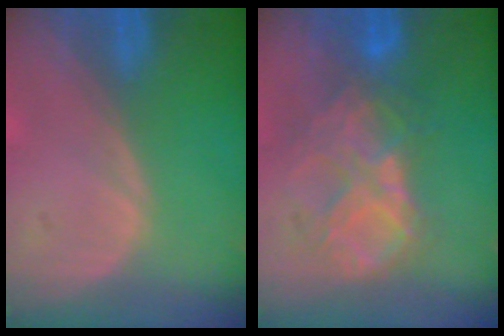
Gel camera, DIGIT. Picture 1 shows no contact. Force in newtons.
{"total": 9.2, "press": 7.8, "slide": 4.9}